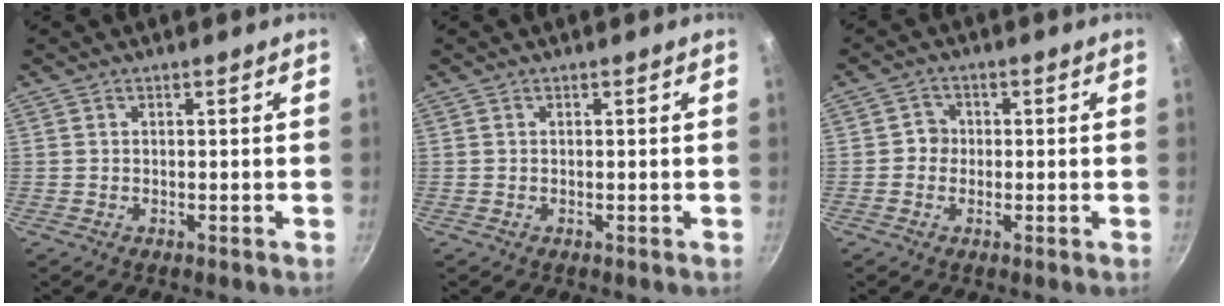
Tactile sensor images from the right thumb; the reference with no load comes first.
{"total": 0.0}
{"total": 2.7, "force": [-0.2, 2.6, 0.7], "torque": [0.009, 0.007, -0.010]}